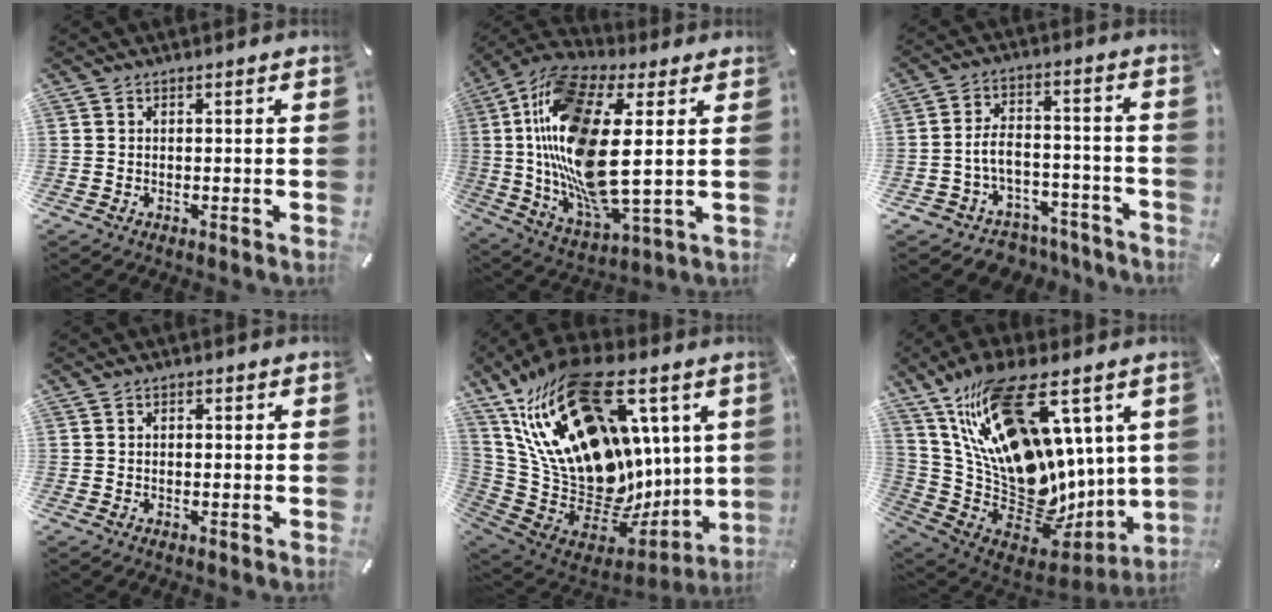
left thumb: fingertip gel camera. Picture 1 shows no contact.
{"total": 21.6, "force": [3.7, 7.9, 19.8], "torque": [-0.442, -0.025, 0.055]}
{"total": 7.9, "force": [-2.9, 6.1, 4.1], "torque": [-0.083, 0.020, -0.051]}
{"total": 1.2, "force": [-0.1, 0.7, 0.9], "torque": [-0.017, 0.003, -0.004]}
{"total": 31.2, "force": [11.0, 17.7, 23.2], "torque": [-0.428, -0.112, 0.224]}
{"total": 25.6, "force": [9.6, 13.1, 19.8], "torque": [-0.365, -0.097, 0.175]}